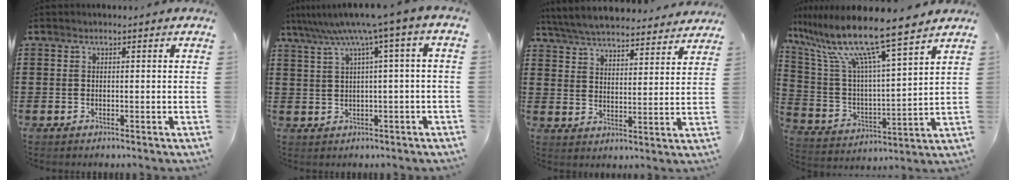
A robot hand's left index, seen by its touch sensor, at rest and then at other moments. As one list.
[{"total": 5.6, "force": [1.7, -0.6, 5.3], "torque": [-0.105, -0.018, 0.022]}, {"total": 6.2, "force": [6.1, 0.3, 1.1], "torque": [-0.050, -0.035, 0.108]}, {"total": 12.1, "force": [9.7, 0.4, 7.2], "torque": [-0.179, -0.064, 0.160]}]